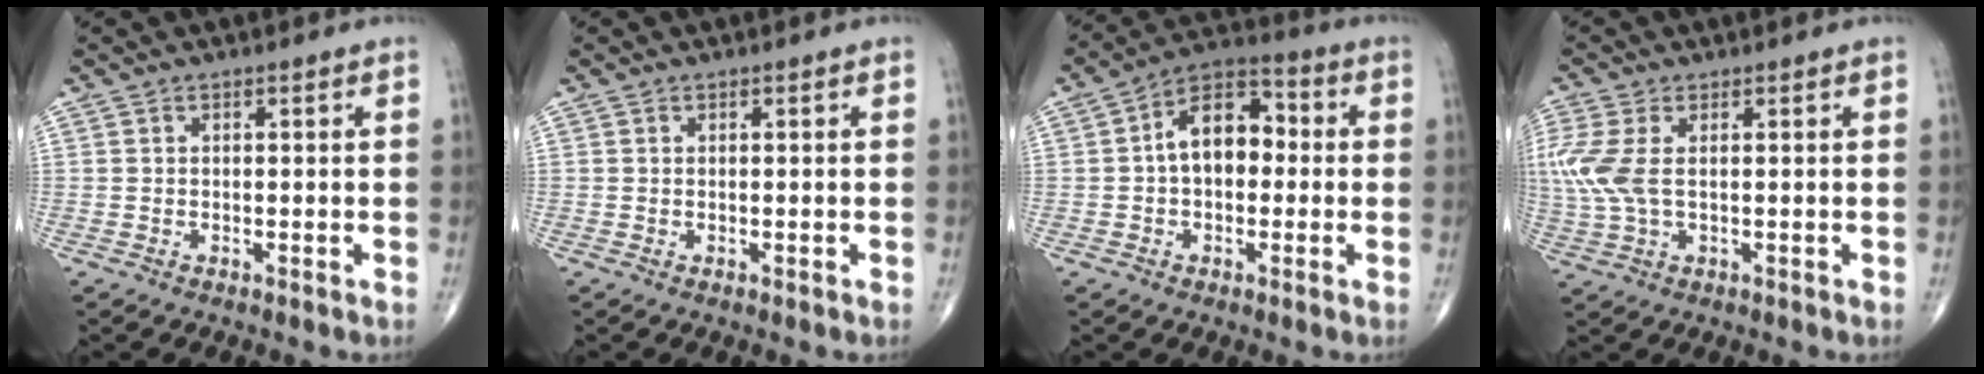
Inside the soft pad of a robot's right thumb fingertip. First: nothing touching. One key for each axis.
{"total": 0.0}
{"total": 11.2, "fx": 0.4, "fy": 7.1, "fz": 8.6, "tx": -0.113, "ty": 0.035, "tz": -0.008}
{"total": 7.9, "fx": 1.0, "fy": 4.1, "fz": 6.7, "tx": -0.192, "ty": 0.007, "tz": 0.027}